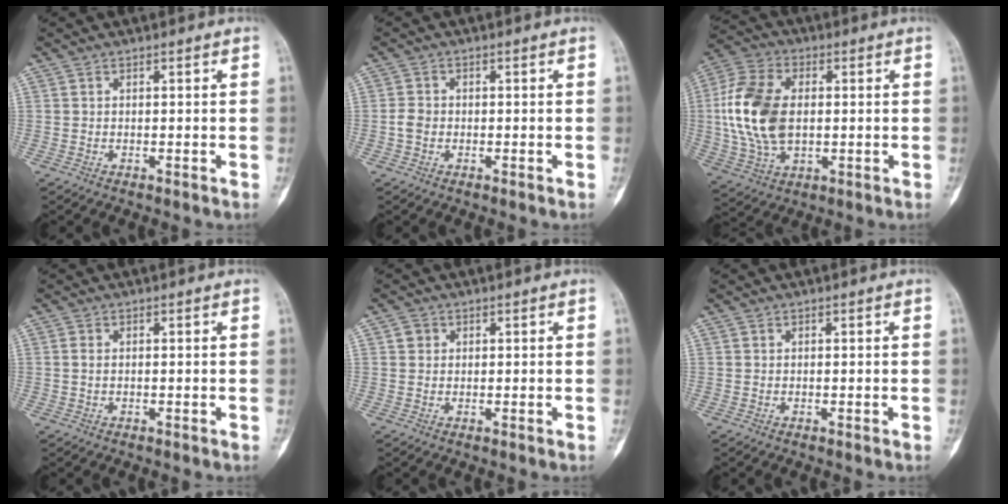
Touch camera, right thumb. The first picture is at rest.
{"total": 2.3, "force": [-0.5, 1.9, 1.3], "torque": [-0.022, 0.008, -0.011]}
{"total": 16.2, "force": [0.9, 10.1, 12.6], "torque": [-0.260, 0.007, 0.020]}
{"total": 1.3, "force": [0.1, 0.8, 1.0], "torque": [-0.021, 0.001, 0.002]}
{"total": 1.6, "force": [0.5, 1.5, 0.4], "torque": [0.003, 0.001, 0.005]}
{"total": 0.0}